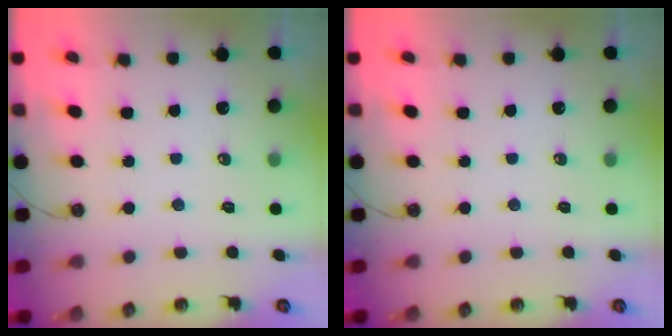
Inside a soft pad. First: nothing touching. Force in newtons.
{"total": 0.0}